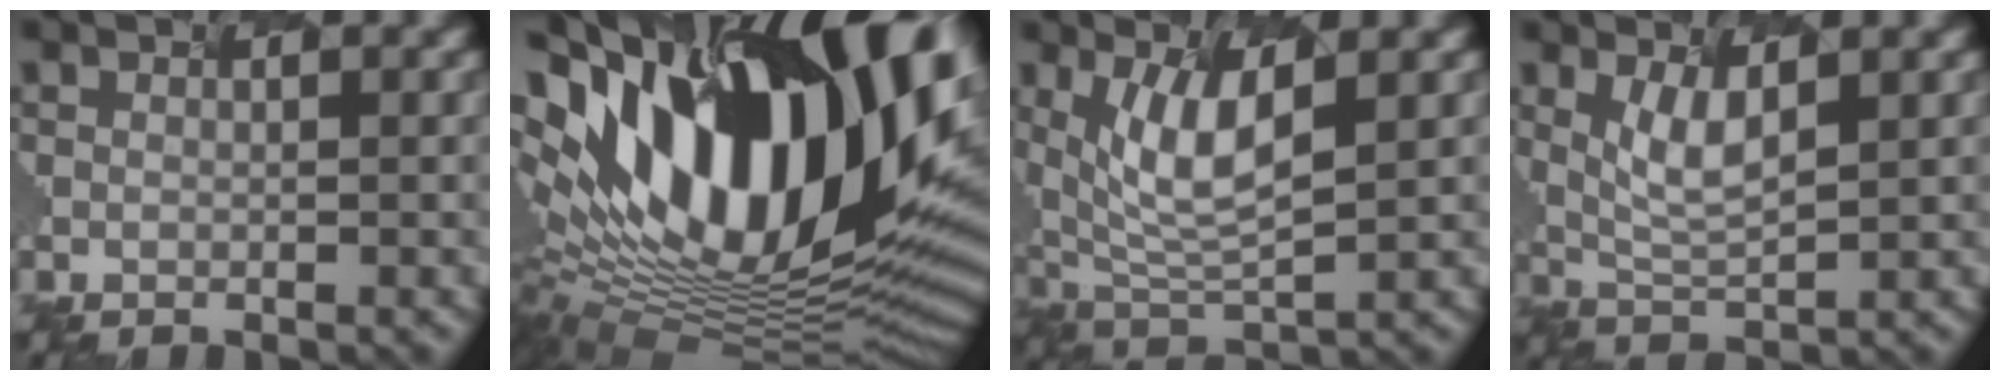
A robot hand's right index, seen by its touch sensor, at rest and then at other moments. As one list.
[{"total": 18.5, "force": [5.0, 9.3, 15.2], "torque": [-0.267, 0.014, 0.090]}, {"total": 5.1, "force": [1.0, 1.7, 4.7], "torque": [-0.116, -0.015, 0.038]}, {"total": 2.6, "force": [0.3, 0.7, 2.5], "torque": [-0.072, -0.008, 0.025]}]